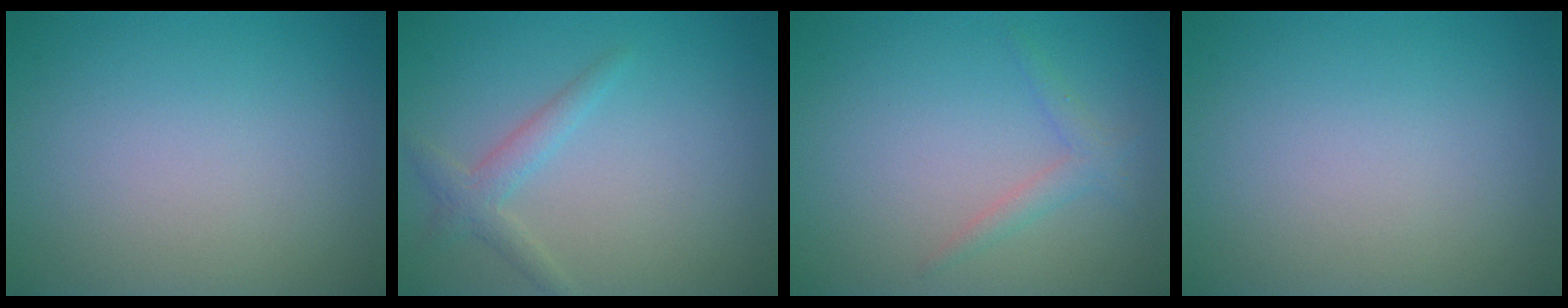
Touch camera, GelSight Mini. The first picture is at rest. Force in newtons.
{"total": 1.9, "press": 1.9, "slide": 0.1}
{"total": 1.4, "press": 1.4, "slide": 0.1}
{"total": 0.0}